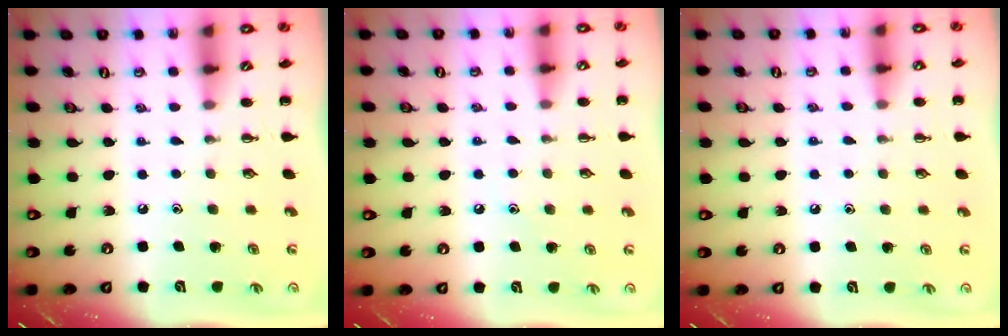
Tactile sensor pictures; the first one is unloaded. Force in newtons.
{"total": 6.0, "press": 5.8, "slide": 1.7}
{"total": 6.2, "press": 5.8, "slide": 2.3}